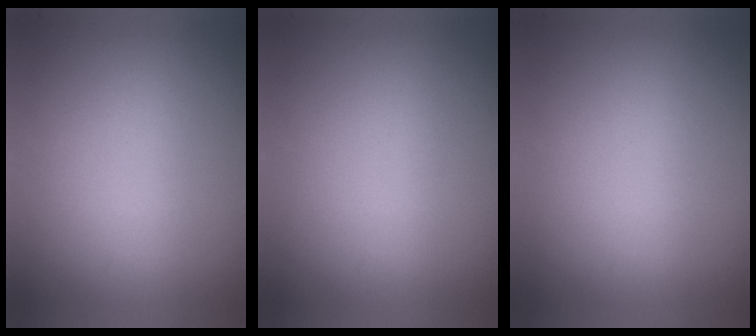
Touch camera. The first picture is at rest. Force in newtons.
{"total": 0.0}
{"total": 0.0}